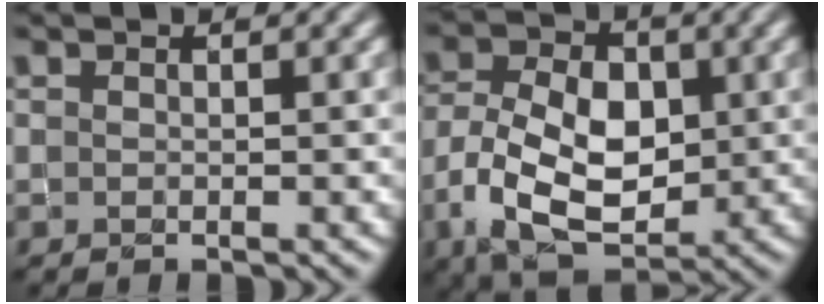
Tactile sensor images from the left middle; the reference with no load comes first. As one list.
[{"total": 8.4, "force": [-1.5, 5.6, 6.1], "torque": [-0.117, 0.002, -0.030]}]